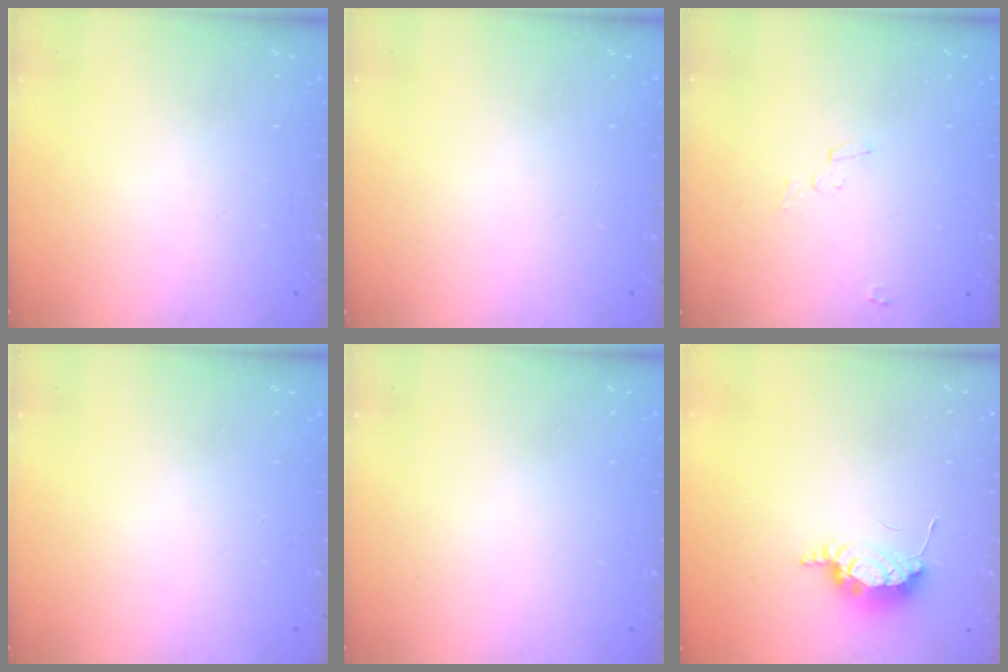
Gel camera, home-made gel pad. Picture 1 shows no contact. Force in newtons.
{"total": 0.0}
{"total": 2.5, "press": 2.5, "slide": 0.3}
{"total": 0.0}
{"total": 0.0}
{"total": 14.2, "press": 8.7, "slide": 11.2}